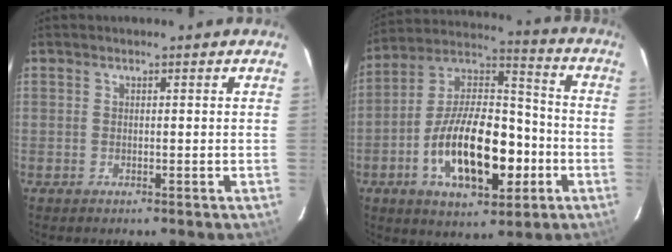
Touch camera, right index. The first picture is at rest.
{"total": 20.8, "force": [-6.4, 10.0, 17.1], "torque": [-0.314, 0.014, -0.102]}